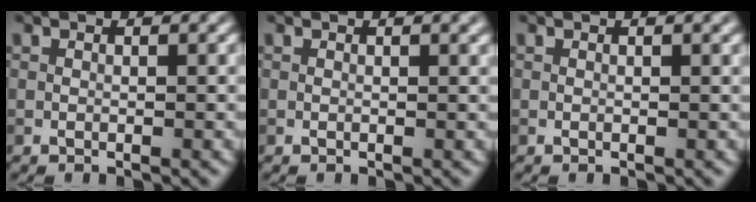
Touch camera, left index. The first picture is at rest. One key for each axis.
{"total": 1.0, "fx": 0.6, "fy": 0.4, "fz": 0.8, "tx": -0.005, "ty": 0.004, "tz": 0.003}
{"total": 0.6, "fx": 0.3, "fy": 0.2, "fz": 0.5, "tx": -0.001, "ty": 0.002, "tz": 0.001}